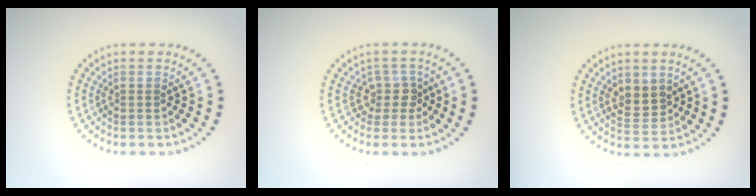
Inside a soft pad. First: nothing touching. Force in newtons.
{"total": 1.8, "press": 1.3, "slide": 1.3}
{"total": 2.5, "press": 2.4, "slide": 0.7}